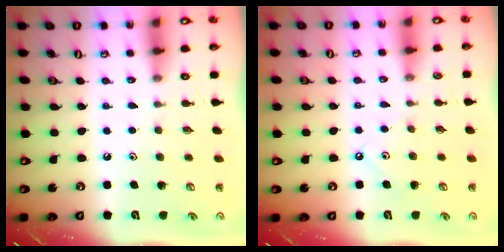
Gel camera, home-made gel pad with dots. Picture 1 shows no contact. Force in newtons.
{"total": 3.3, "press": 3.3, "slide": 0.4}